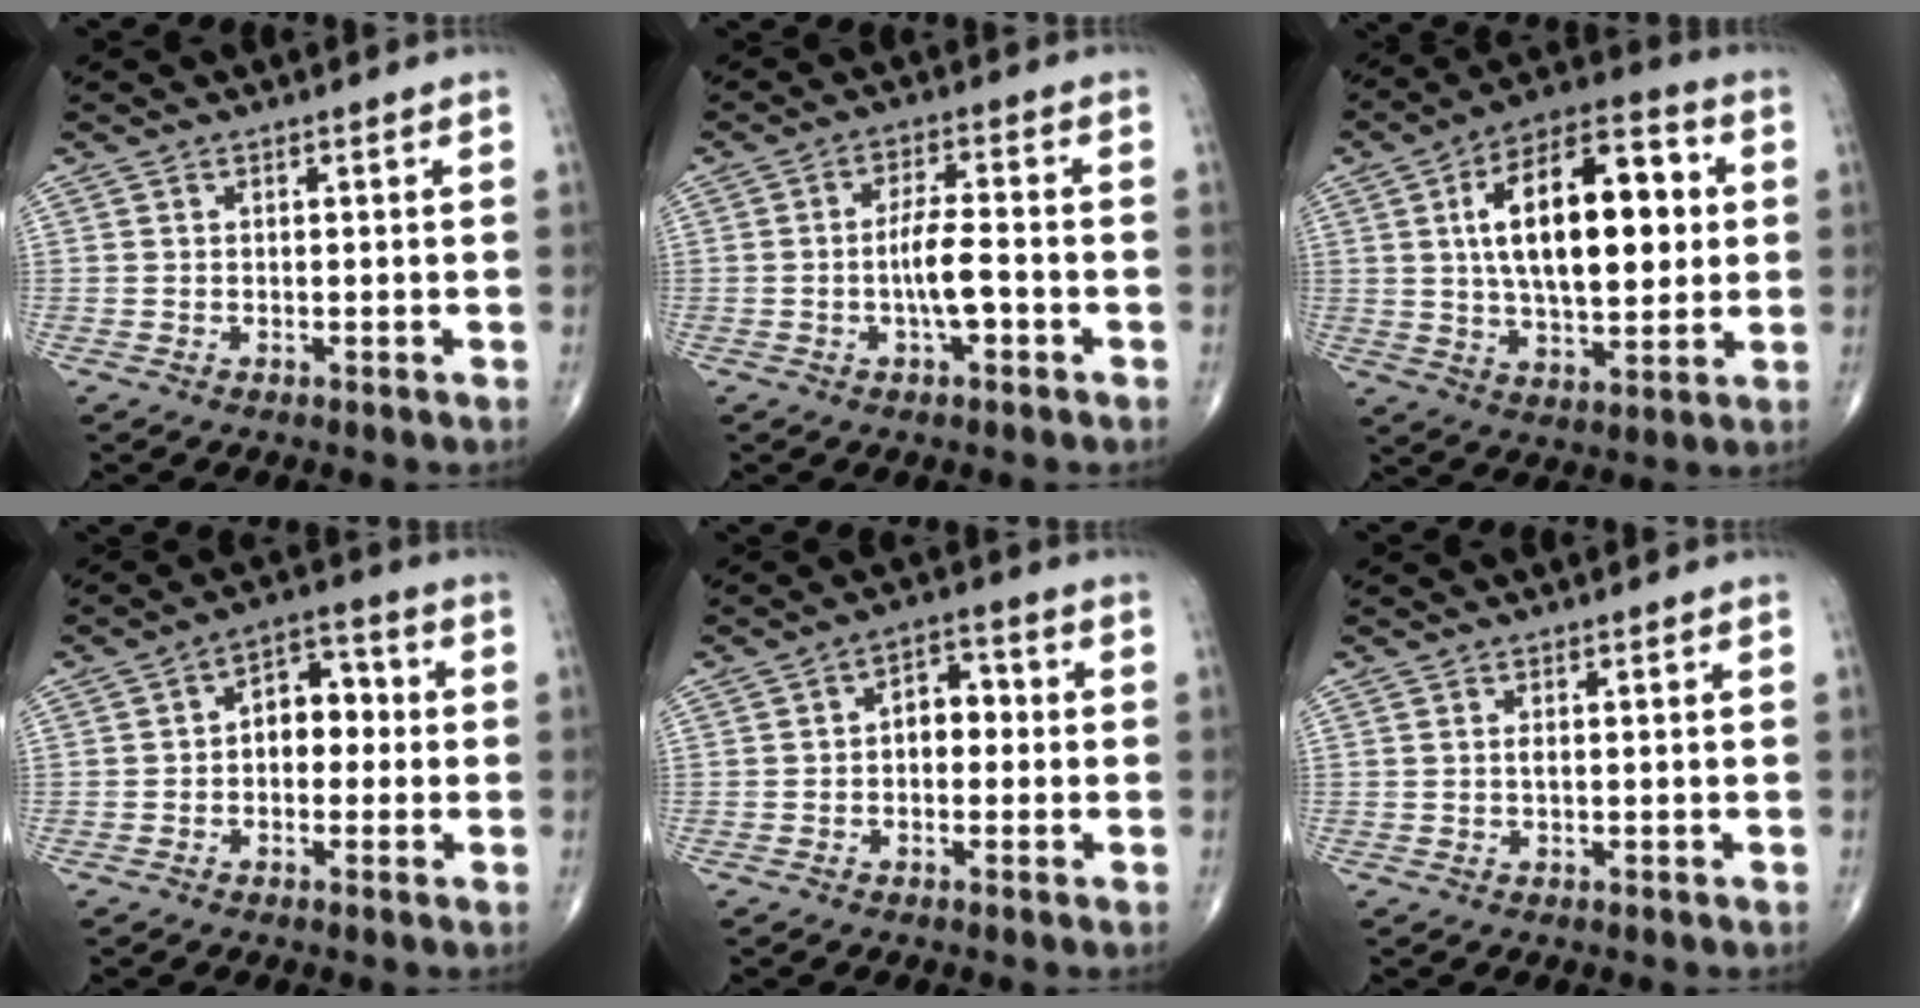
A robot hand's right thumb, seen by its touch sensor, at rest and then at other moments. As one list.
[{"total": 6.3, "force": [-1.7, 1.9, 5.7], "torque": [-0.106, 0.016, -0.032]}, {"total": 22.7, "force": [3.7, 10.9, 19.5], "torque": [-0.291, 0.009, 0.054]}, {"total": 7.9, "force": [-0.1, 5.3, 5.8], "torque": [-0.054, 0.030, -0.012]}, {"total": 5.8, "force": [-0.1, 3.9, 4.3], "torque": [-0.041, 0.022, -0.012]}, {"total": 0.6, "force": [0.1, 0.1, 0.5], "torque": [-0.015, -0.001, 0.001]}]